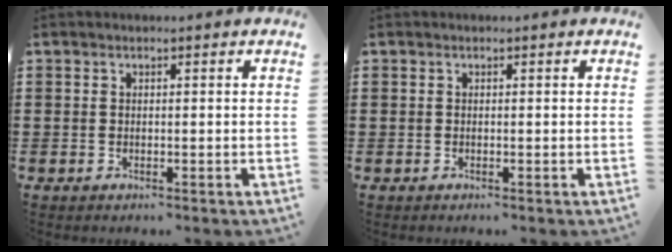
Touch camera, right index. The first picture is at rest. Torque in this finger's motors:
{"motor_torque": [-1.03, 1.11, -1.05, -0.21]}